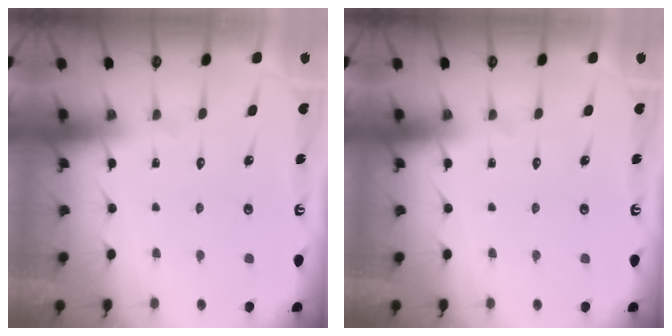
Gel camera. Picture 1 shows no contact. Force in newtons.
{"total": 0.0}